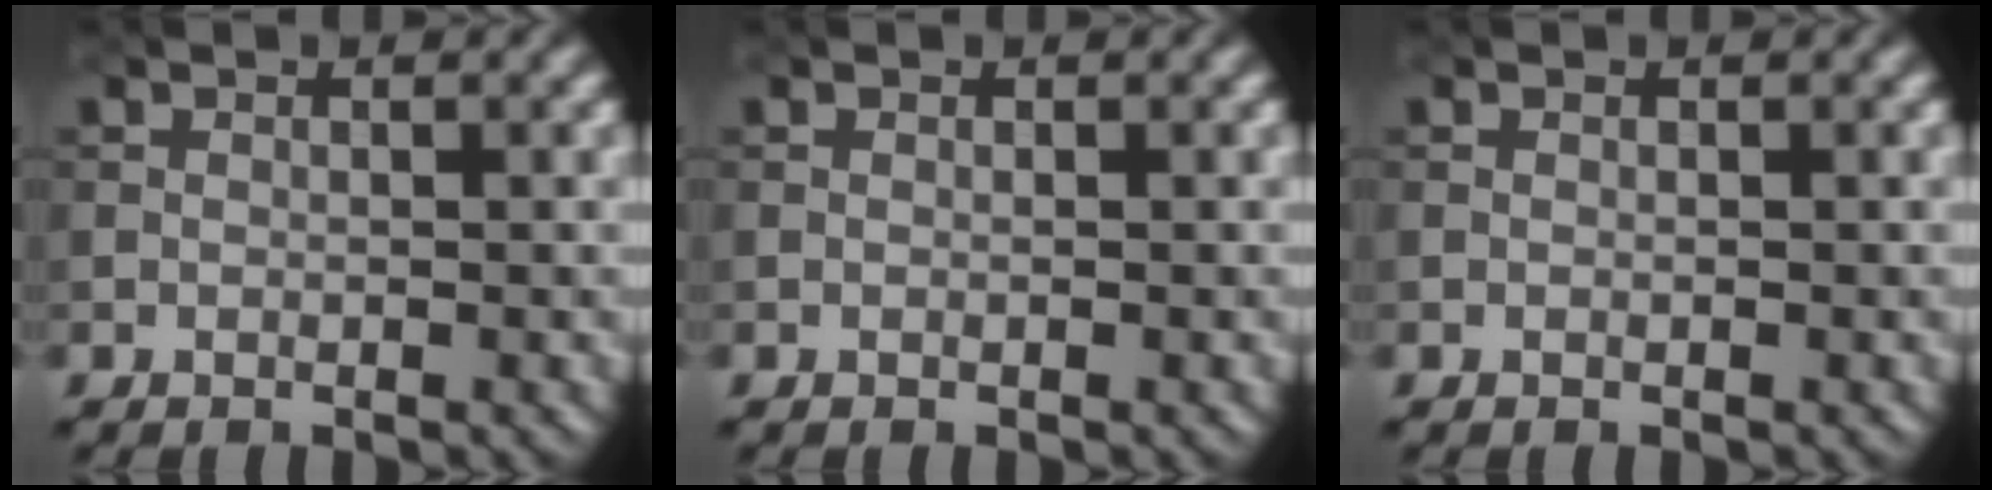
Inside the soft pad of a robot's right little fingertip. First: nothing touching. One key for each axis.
{"total": 0.0}
{"total": 0.0}